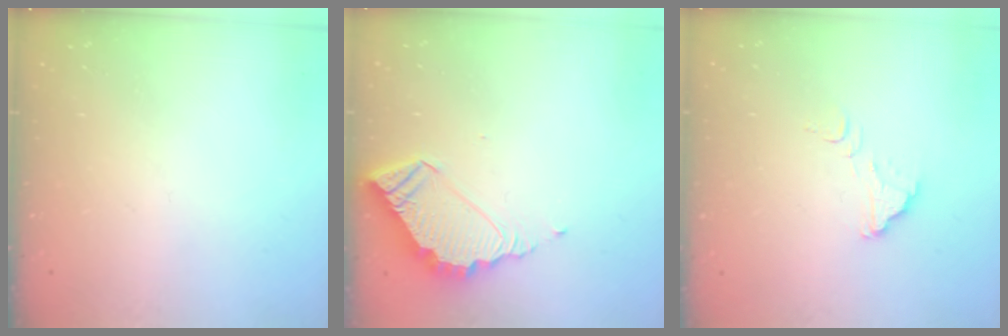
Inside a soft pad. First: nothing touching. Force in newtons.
{"total": 6.3, "press": 6.3, "slide": 0.3}
{"total": 2.7, "press": 2.7, "slide": 0.2}